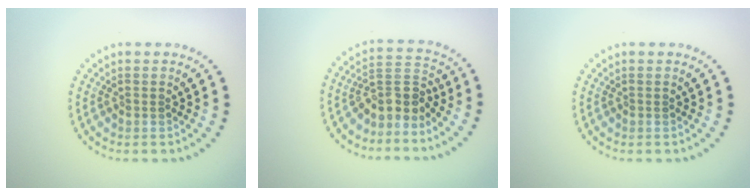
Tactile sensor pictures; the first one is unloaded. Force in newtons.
{"total": 3.3, "press": 2.5, "slide": 2.2}
{"total": 0.0}